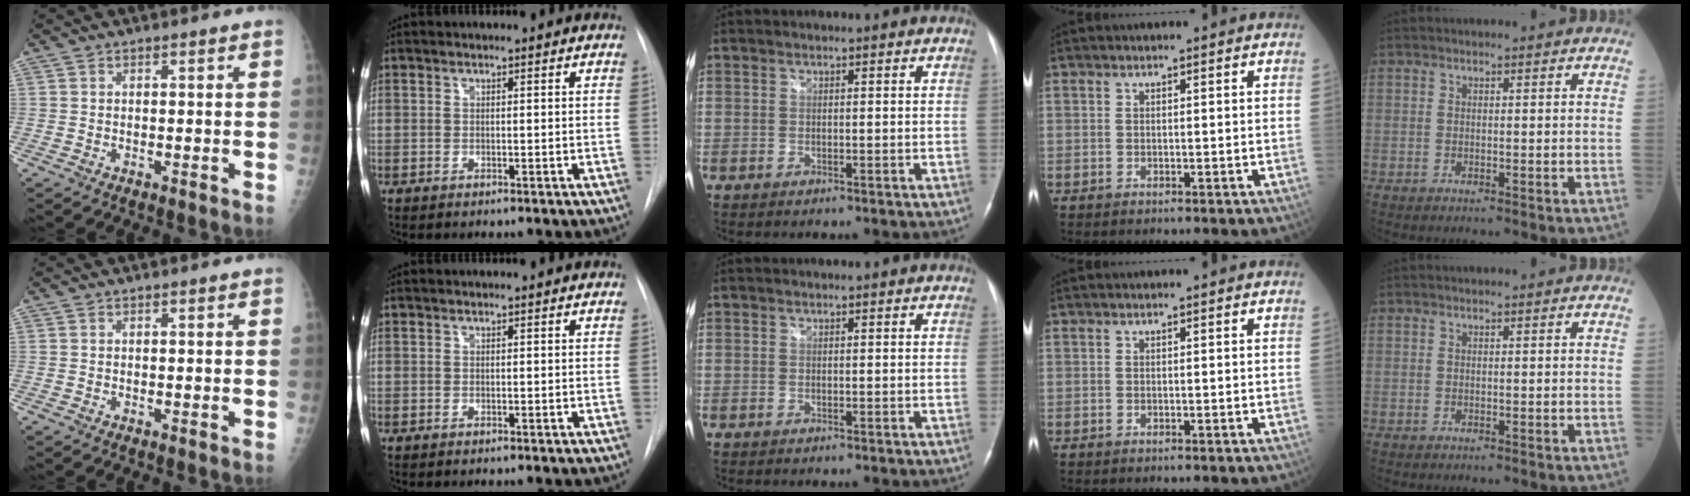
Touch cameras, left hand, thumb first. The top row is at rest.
{}